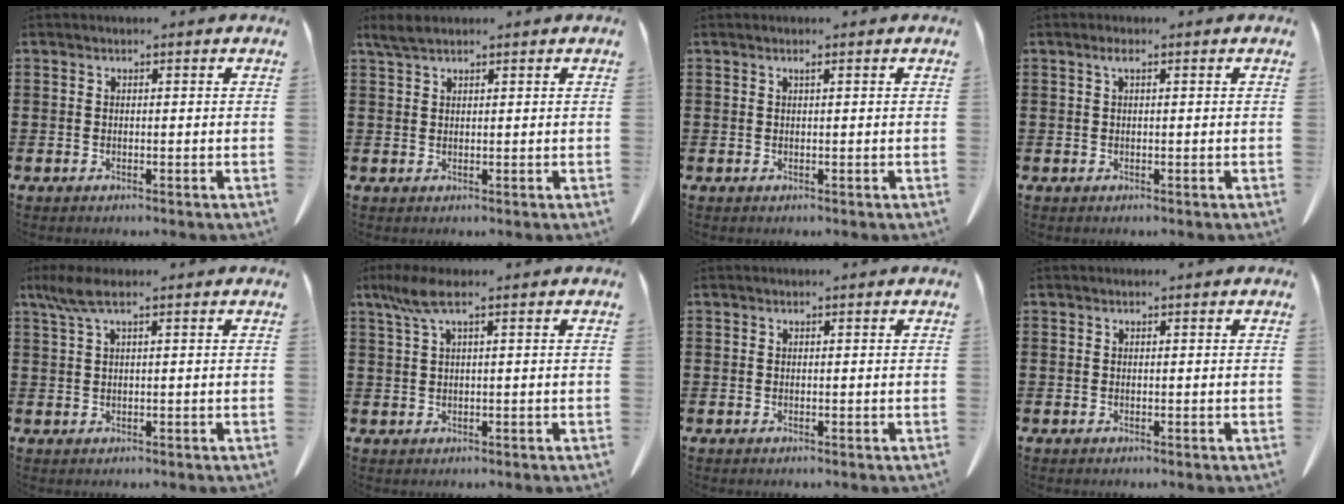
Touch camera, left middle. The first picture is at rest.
{"total": 2.5, "force": [1.8, 0.6, 1.6], "torque": [-0.035, 0.003, 0.034]}
{"total": 0.6, "force": [0.3, 0.0, 0.5], "torque": [-0.009, -0.003, 0.006]}
{"total": 1.4, "force": [0.5, 0.3, 1.3], "torque": [-0.028, 0.004, 0.008]}
{"total": 3.7, "force": [1.5, 0.7, 3.3], "torque": [-0.081, -0.004, 0.023]}
{"total": 4.1, "force": [1.6, 0.7, 3.7], "torque": [-0.090, -0.004, 0.025]}
{"total": 0.0}
{"total": 0.0}